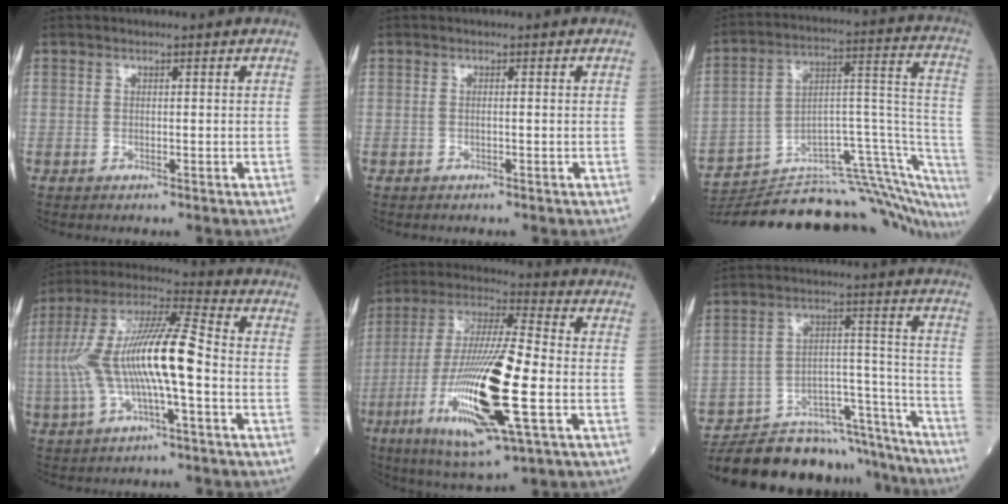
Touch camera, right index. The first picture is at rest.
{"total": 0.8, "force": [-0.1, 0.4, 0.7], "torque": [-0.024, 0.004, -0.001]}
{"total": 38.7, "force": [-34.8, 4.6, 16.3], "torque": [-0.157, -0.015, -0.479]}
{"total": 17.0, "force": [-1.9, 3.3, 16.6], "torque": [-0.340, 0.021, -0.036]}
{"total": 23.2, "force": [-6.2, 3.5, 22.0], "torque": [-0.472, -0.037, -0.110]}
{"total": 25.6, "force": [-23.7, 5.4, 8.0], "torque": [-0.111, 0.022, -0.350]}